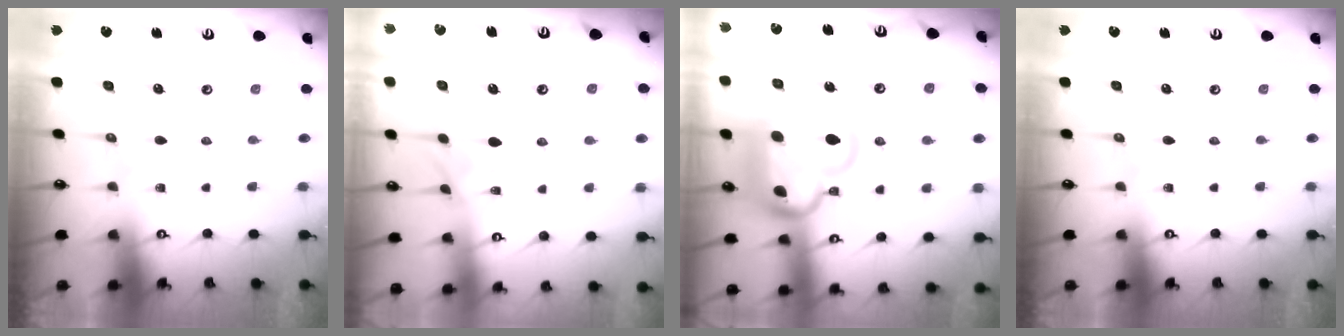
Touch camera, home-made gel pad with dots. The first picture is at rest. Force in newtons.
{"total": 0.8, "press": 0.0, "slide": 0.8}
{"total": 12.1, "press": 11.8, "slide": 2.4}
{"total": 0.0}